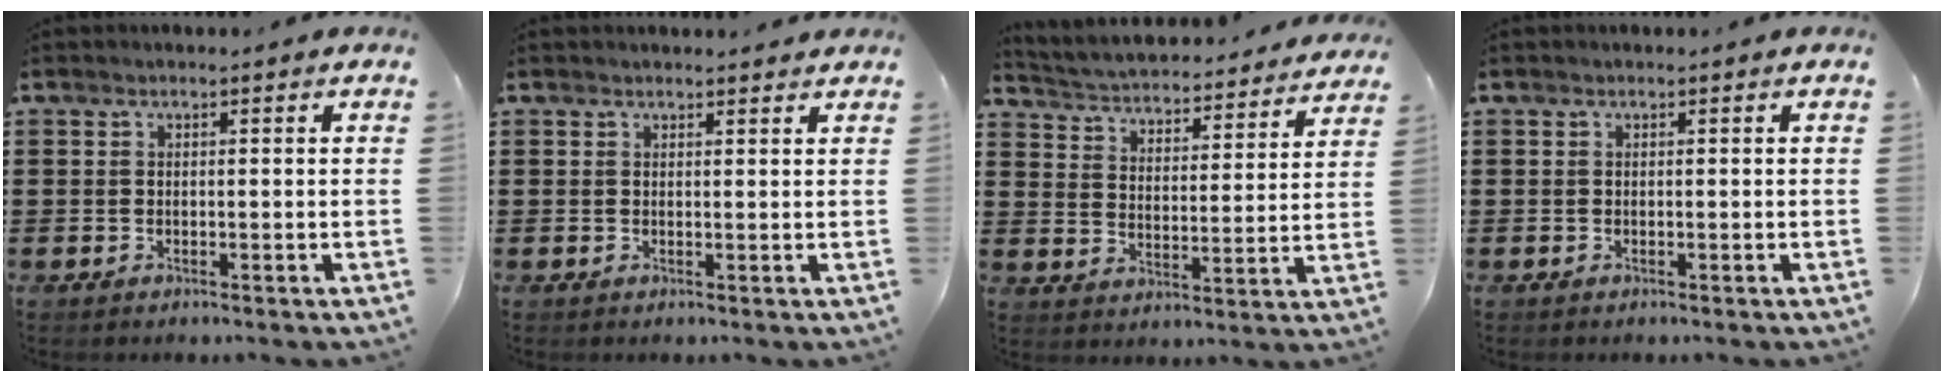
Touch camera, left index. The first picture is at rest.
{"total": 1.0, "force": [0.9, 0.1, 0.1], "torque": [-0.004, -0.001, 0.019]}
{"total": 3.2, "force": [3.2, -0.2, 0.0], "torque": [-0.021, -0.036, 0.045]}
{"total": 0.0}